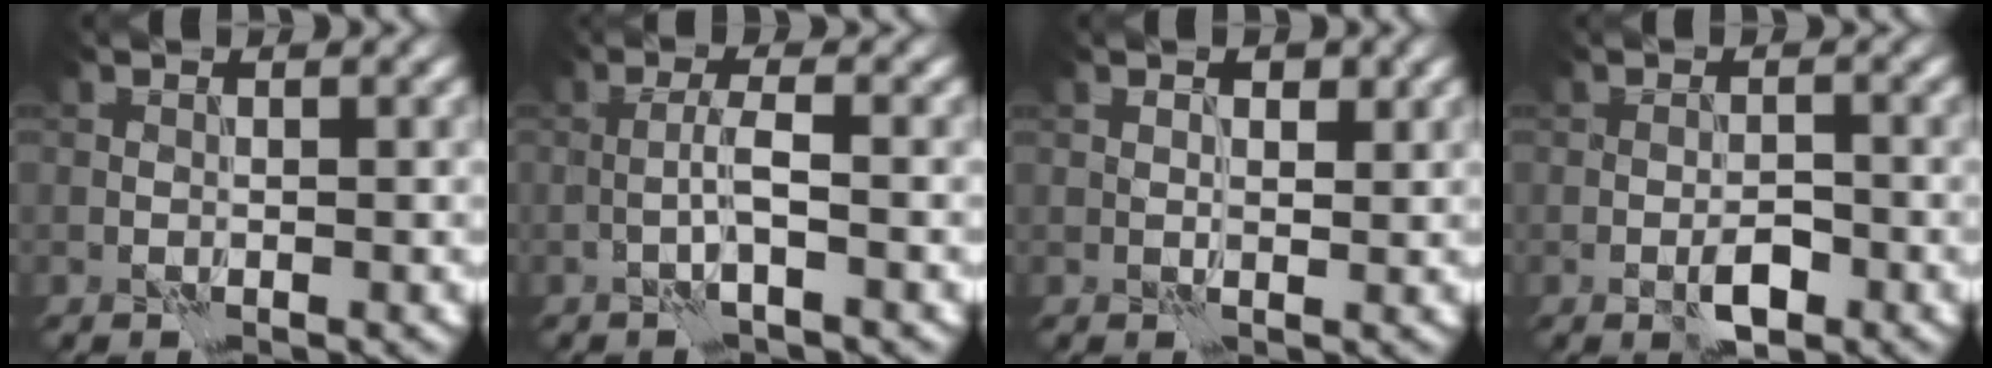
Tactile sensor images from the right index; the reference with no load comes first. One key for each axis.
{"total": 2.1, "fx": -0.6, "fy": 0.1, "fz": 2.1, "tx": -0.041, "ty": 0.006, "tz": -0.016}
{"total": 1.9, "fx": 0.9, "fy": 1.0, "fz": 1.4, "tx": -0.013, "ty": -0.005, "tz": 0.014}
{"total": 2.4, "fx": -1.3, "fy": 0.9, "fz": 1.9, "tx": -0.032, "ty": 0.002, "tz": -0.023}